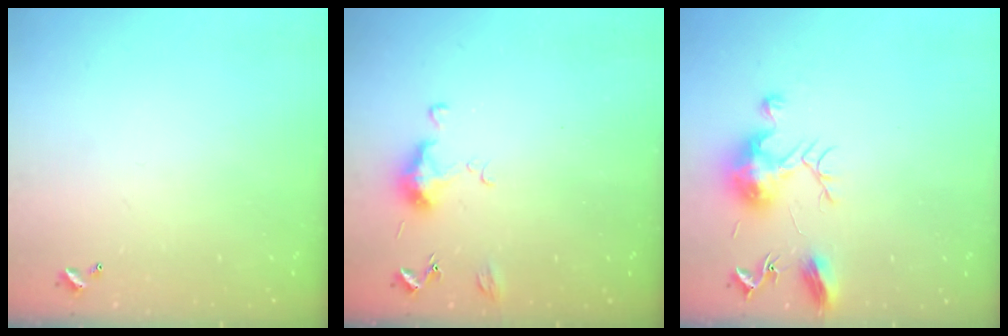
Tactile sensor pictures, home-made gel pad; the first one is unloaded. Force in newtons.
{"total": 5.9, "press": 5.8, "slide": 0.9}
{"total": 12.0, "press": 12.0, "slide": 0.5}